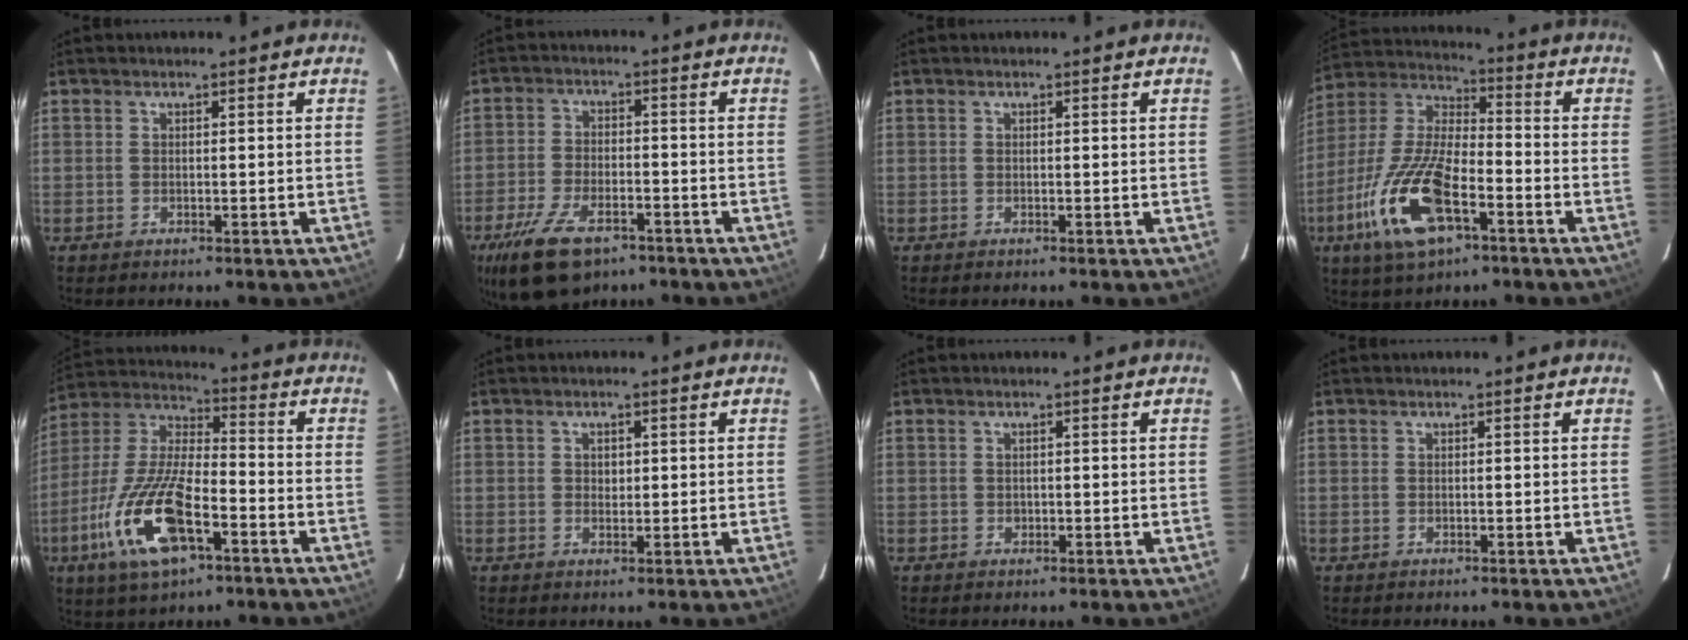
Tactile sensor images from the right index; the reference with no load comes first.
{"total": 13.4, "force": [-8.6, 6.5, 8.0], "torque": [-0.185, -0.018, -0.152]}
{"total": 0.0}
{"total": 18.5, "force": [-8.3, 7.2, 14.9], "torque": [-0.323, -0.018, -0.162]}
{"total": 18.6, "force": [-8.1, 6.9, 15.2], "torque": [-0.328, -0.019, -0.158]}
{"total": 1.4, "force": [0.3, 1.3, 0.6], "torque": [-0.006, 0.004, 0.004]}
{"total": 0.6, "force": [0.0, 0.6, 0.1], "torque": [0.002, 0.001, 0.000]}
{"total": 0.0}